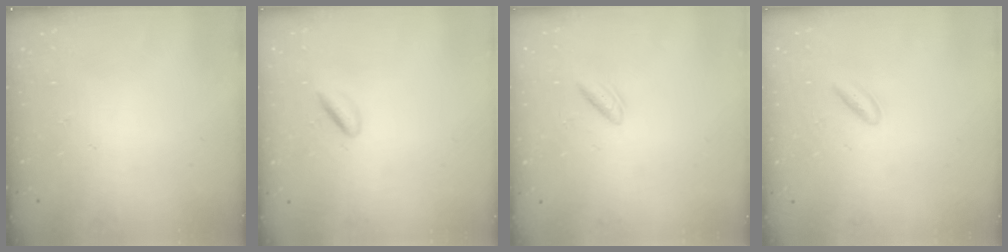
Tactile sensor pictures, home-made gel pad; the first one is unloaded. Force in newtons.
{"total": 3.0, "press": 2.8, "slide": 1.1}
{"total": 2.1, "press": 1.9, "slide": 0.9}
{"total": 2.5, "press": 2.2, "slide": 1.2}